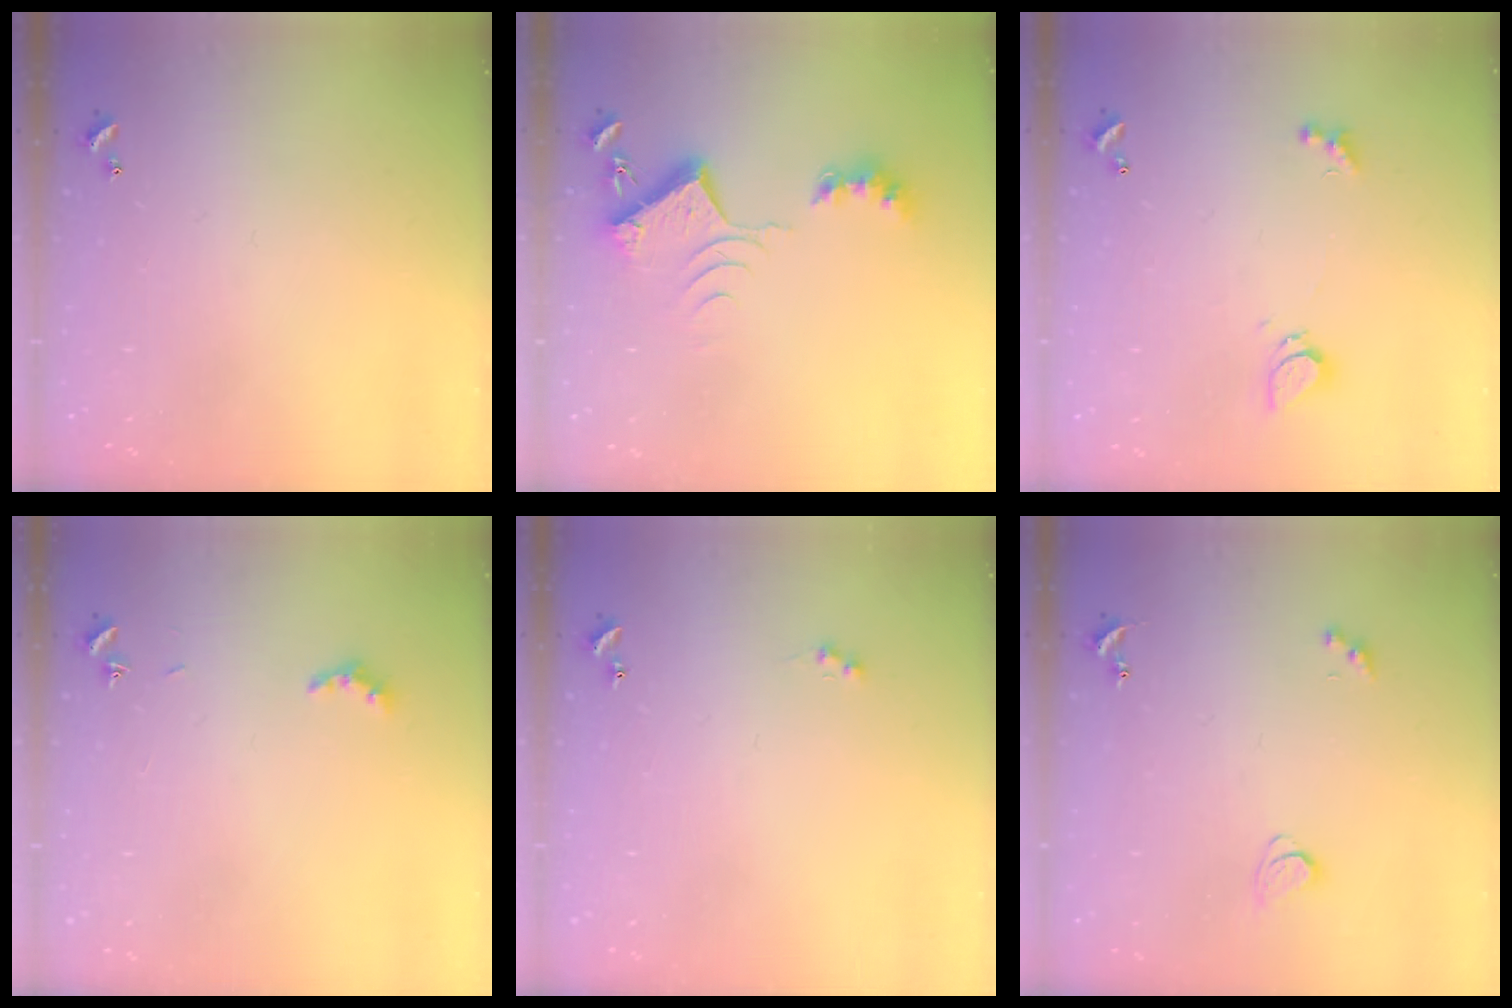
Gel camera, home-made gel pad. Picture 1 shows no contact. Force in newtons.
{"total": 8.7, "press": 8.6, "slide": 1.1}
{"total": 1.0, "press": 0.9, "slide": 0.4}
{"total": 3.5, "press": 3.4, "slide": 1.0}
{"total": 1.0, "press": 0.9, "slide": 0.4}
{"total": 2.1, "press": 2.1, "slide": 0.4}